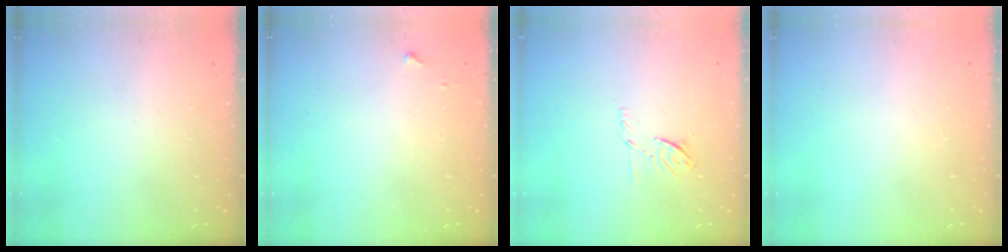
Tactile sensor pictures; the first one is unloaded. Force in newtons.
{"total": 3.5, "press": 3.5, "slide": 0.4}
{"total": 5.7, "press": 5.6, "slide": 1.2}
{"total": 1.5, "press": 1.5, "slide": 0.1}